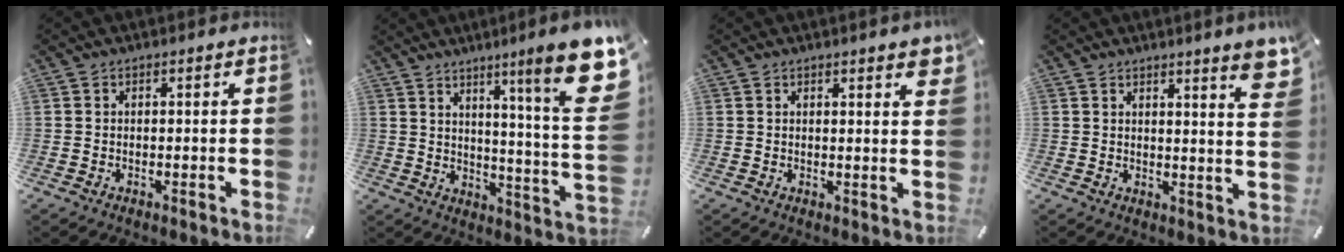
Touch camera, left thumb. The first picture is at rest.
{"total": 16.8, "force": [8.8, 1.4, 14.3], "torque": [-0.207, -0.078, 0.122]}
{"total": 2.6, "force": [1.9, 0.2, 1.7], "torque": [-0.030, -0.005, 0.031]}
{"total": 6.0, "force": [3.9, 0.2, 4.5], "torque": [-0.069, -0.028, 0.064]}